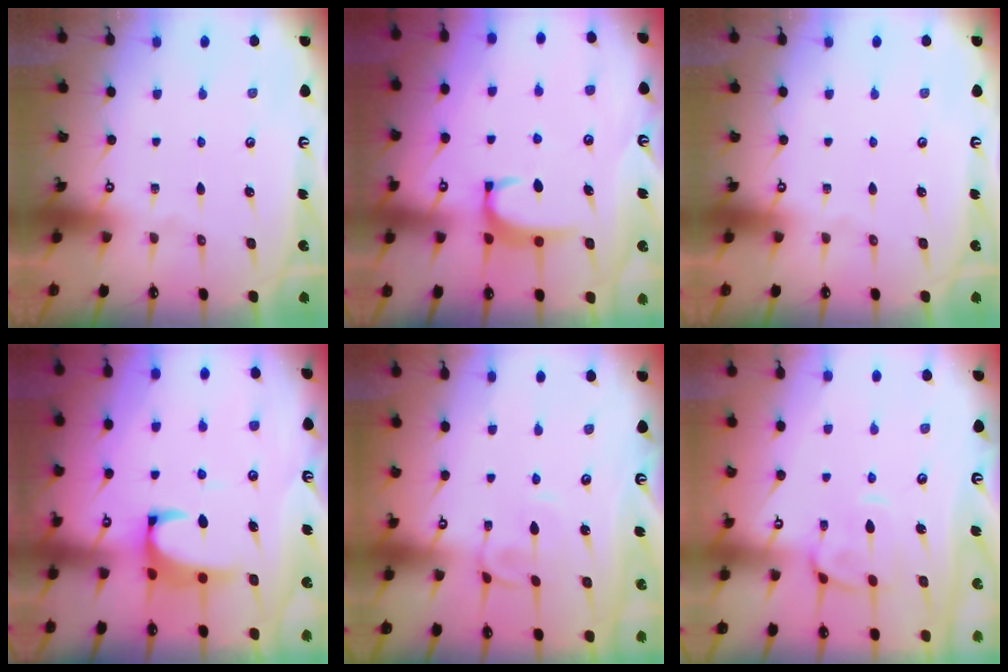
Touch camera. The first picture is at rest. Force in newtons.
{"total": 2.6, "press": 2.6, "slide": 0.4}
{"total": 0.0}
{"total": 2.8, "press": 2.6, "slide": 1.1}
{"total": 3.7, "press": 3.7, "slide": 0.1}
{"total": 4.3, "press": 4.1, "slide": 1.3}